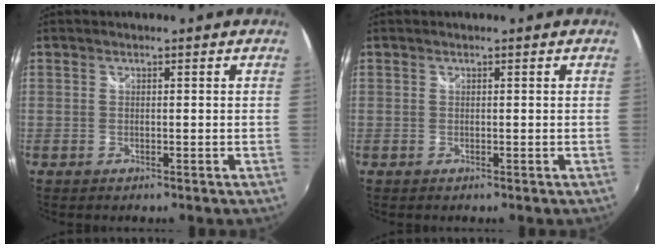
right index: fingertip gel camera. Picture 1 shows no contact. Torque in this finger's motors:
{"motor_torque": [0.01, 0.01, -0.02, 0.00]}